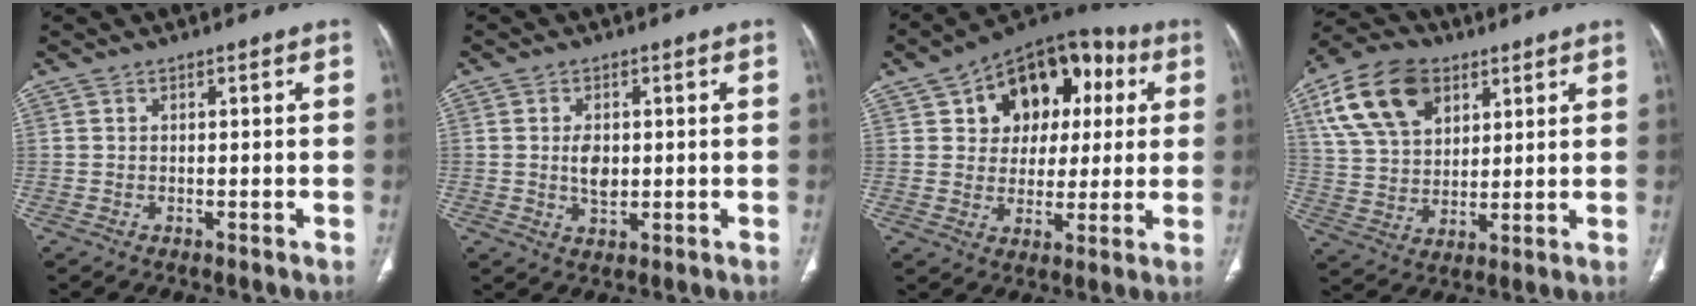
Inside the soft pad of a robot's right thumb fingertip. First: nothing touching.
{"total": 4.2, "force": [0.2, 2.6, 3.3], "torque": [-0.052, -0.004, 0.008]}
{"total": 17.7, "force": [5.4, 12.7, 11.1], "torque": [-0.102, 0.019, 0.082]}
{"total": 16.2, "force": [7.4, 10.3, 10.1], "torque": [-0.173, -0.011, 0.140]}